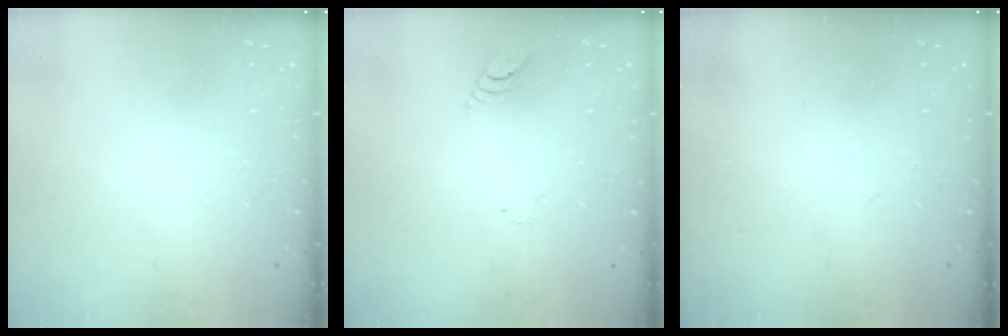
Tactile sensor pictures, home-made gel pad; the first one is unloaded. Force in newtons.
{"total": 2.9, "press": 2.8, "slide": 0.4}
{"total": 0.0}